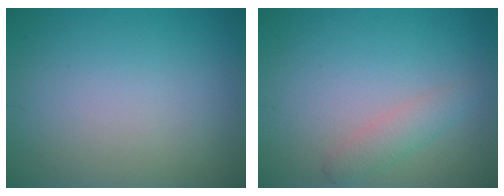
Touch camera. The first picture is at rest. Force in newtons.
{"total": 1.9, "press": 1.9, "slide": 0.0}